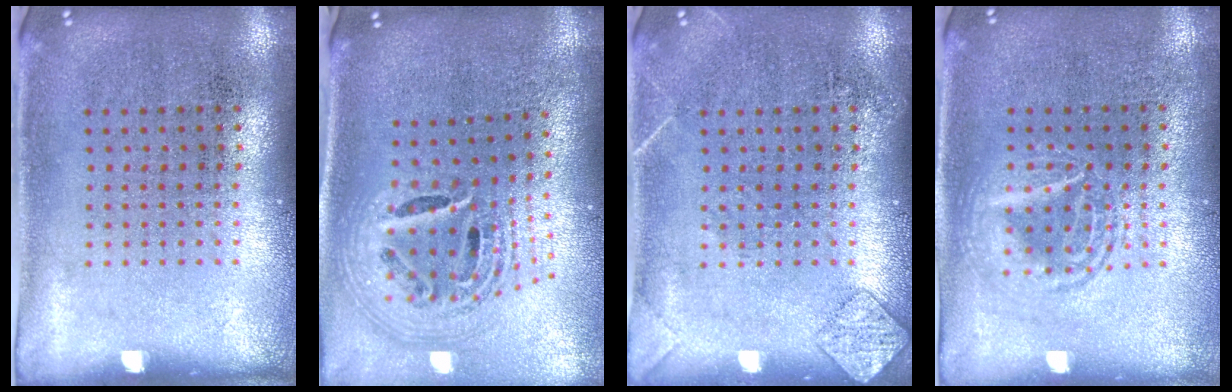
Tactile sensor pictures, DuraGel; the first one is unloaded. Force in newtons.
{"total": 2.7, "press": 1.8, "slide": 1.9}
{"total": 1.6, "press": 1.5, "slide": 0.1}
{"total": 2.6, "press": 2.6, "slide": 0.3}